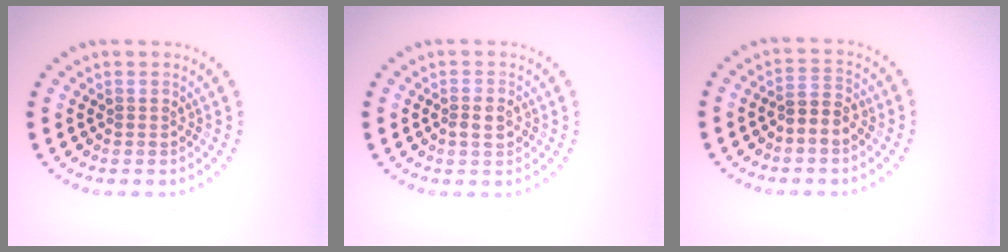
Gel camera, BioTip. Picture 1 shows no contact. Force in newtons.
{"total": 1.7, "press": 1.7, "slide": 0.1}
{"total": 2.4, "press": 2.3, "slide": 0.7}